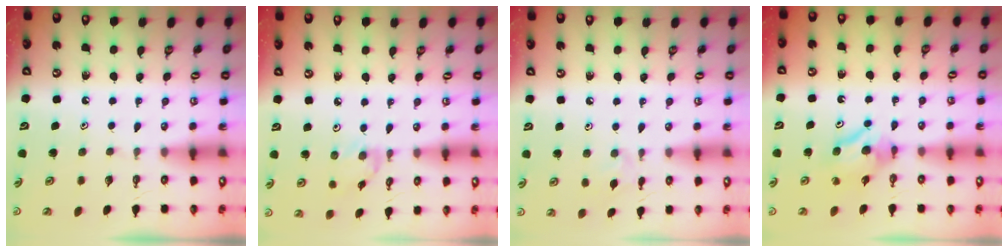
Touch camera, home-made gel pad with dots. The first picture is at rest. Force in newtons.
{"total": 2.0, "press": 2.0, "slide": 0.3}
{"total": 6.2, "press": 6.1, "slide": 0.9}
{"total": 7.9, "press": 7.9, "slide": 0.2}